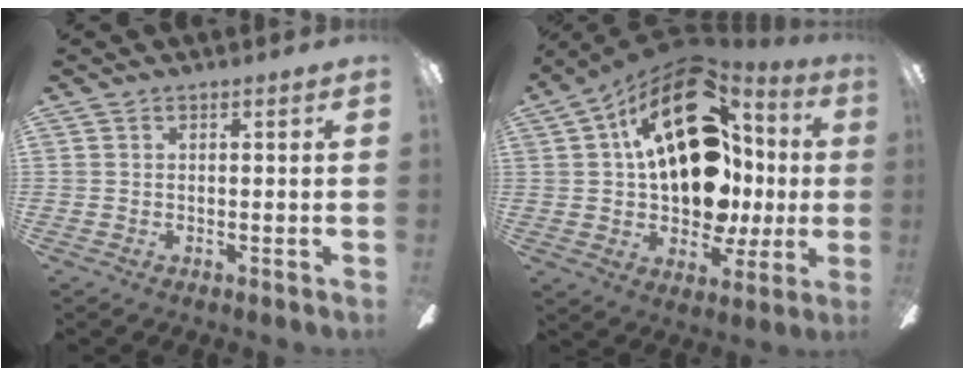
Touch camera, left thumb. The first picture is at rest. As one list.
[{"total": 25.1, "force": [6.7, 15.4, 18.6], "torque": [-0.322, -0.029, 0.117]}]